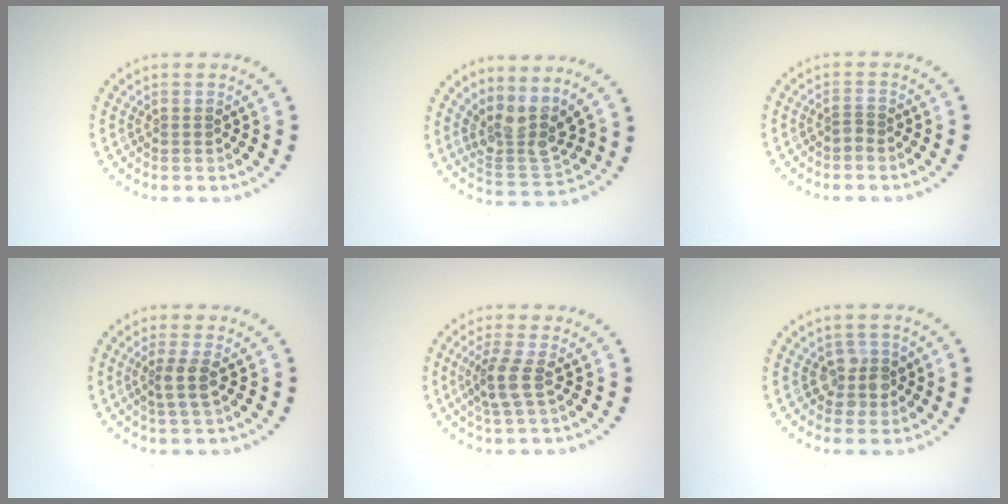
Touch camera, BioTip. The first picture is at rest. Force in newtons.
{"total": 3.5, "press": 2.7, "slide": 2.2}
{"total": 0.6, "press": 0.4, "slide": 0.5}
{"total": 2.1, "press": 1.7, "slide": 1.3}
{"total": 2.6, "press": 2.0, "slide": 1.6}
{"total": 2.3, "press": 2.1, "slide": 1.1}